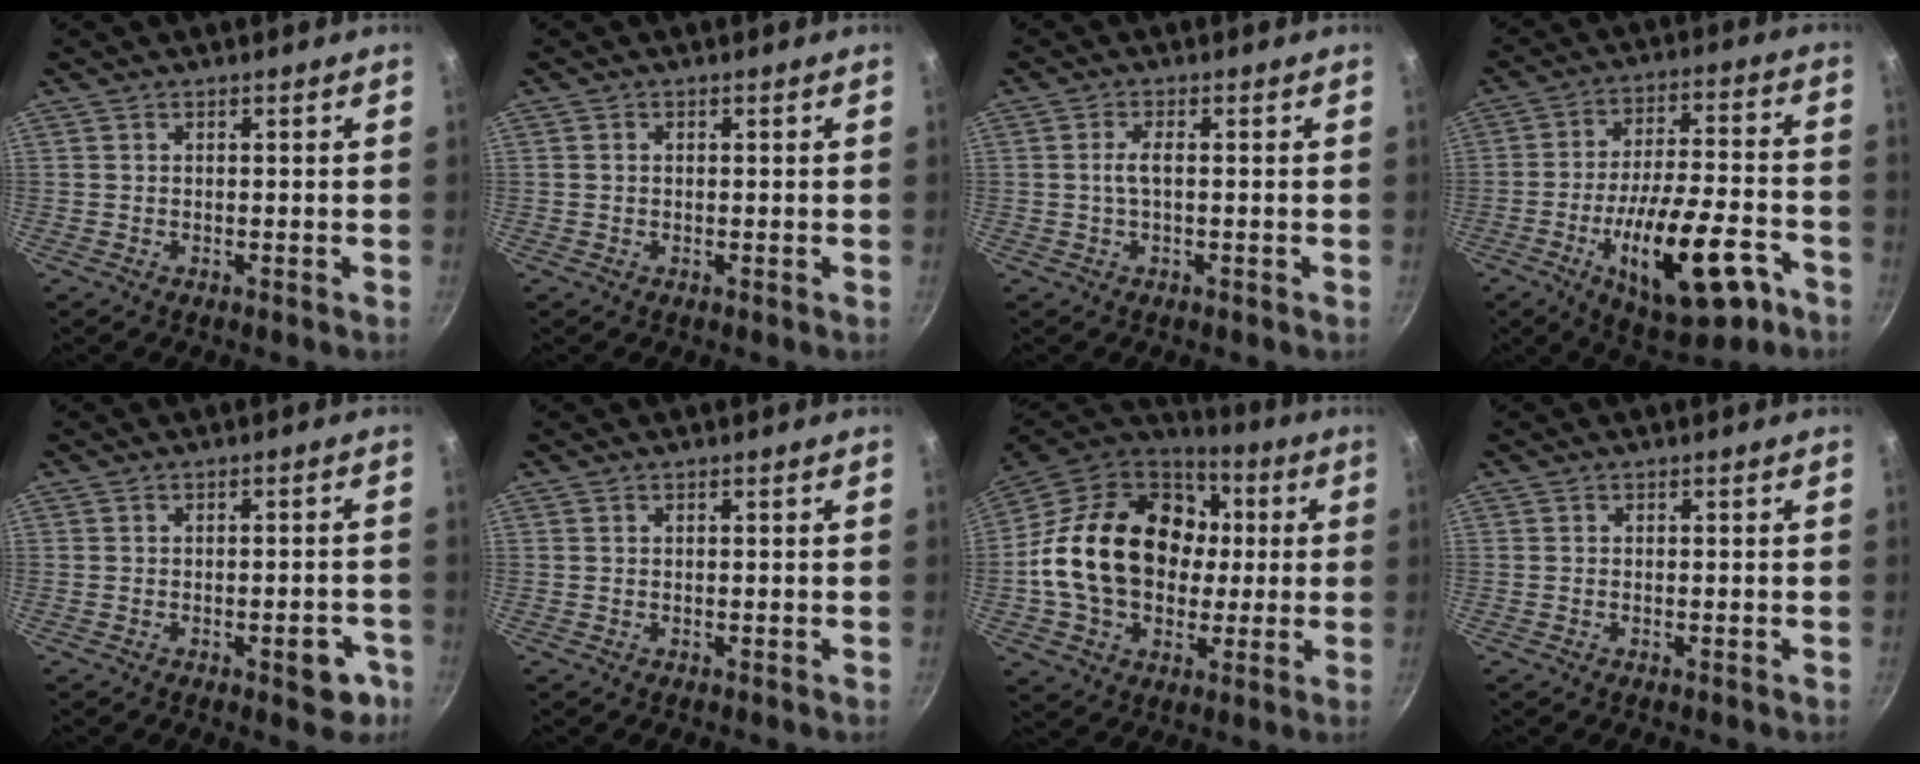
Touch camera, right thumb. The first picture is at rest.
{"total": 0.6, "force": [0.0, 0.5, 0.3], "torque": [-0.004, 0.004, 0.000]}
{"total": 2.6, "force": [-0.1, 0.7, 2.5], "torque": [-0.058, 0.007, -0.003]}
{"total": 21.0, "force": [-9.3, 8.1, 17.1], "torque": [-0.247, 0.045, -0.130]}
{"total": 5.3, "force": [-2.4, 2.4, 4.1], "torque": [-0.026, 0.021, -0.024]}
{"total": 0.0}
{"total": 25.1, "force": [1.4, 18.6, 16.8], "torque": [-0.271, 0.035, 0.024]}
{"total": 0.0}